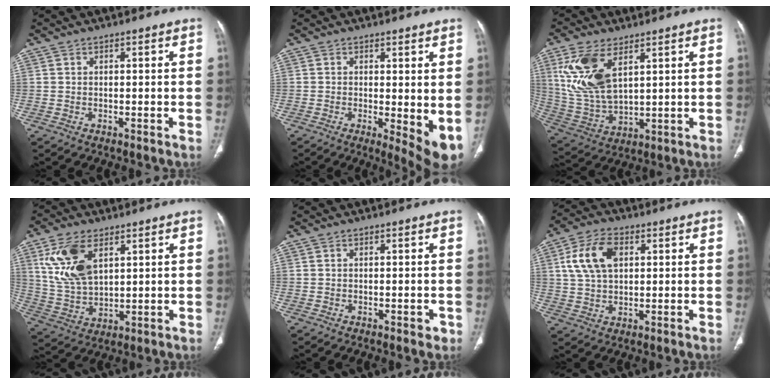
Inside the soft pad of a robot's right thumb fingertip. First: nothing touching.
{"total": 7.4, "force": [-0.2, 2.5, 6.9], "torque": [-0.097, -0.020, 0.000]}
{"total": 15.5, "force": [6.2, 8.1, 11.6], "torque": [-0.231, -0.021, 0.137]}
{"total": 12.5, "force": [5.1, 6.8, 9.1], "torque": [-0.176, -0.016, 0.112]}
{"total": 1.3, "force": [-0.5, 0.8, 0.9], "torque": [-0.008, 0.000, -0.005]}
{"total": 10.3, "force": [2.8, 6.4, 7.5], "torque": [-0.141, 0.009, 0.051]}